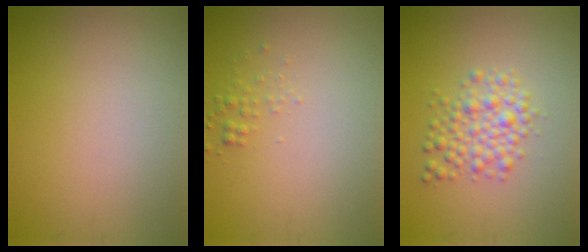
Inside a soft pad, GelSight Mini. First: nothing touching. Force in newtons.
{"total": 0.9, "press": 0.9, "slide": 0.0}
{"total": 3.3, "press": 3.3, "slide": 0.1}